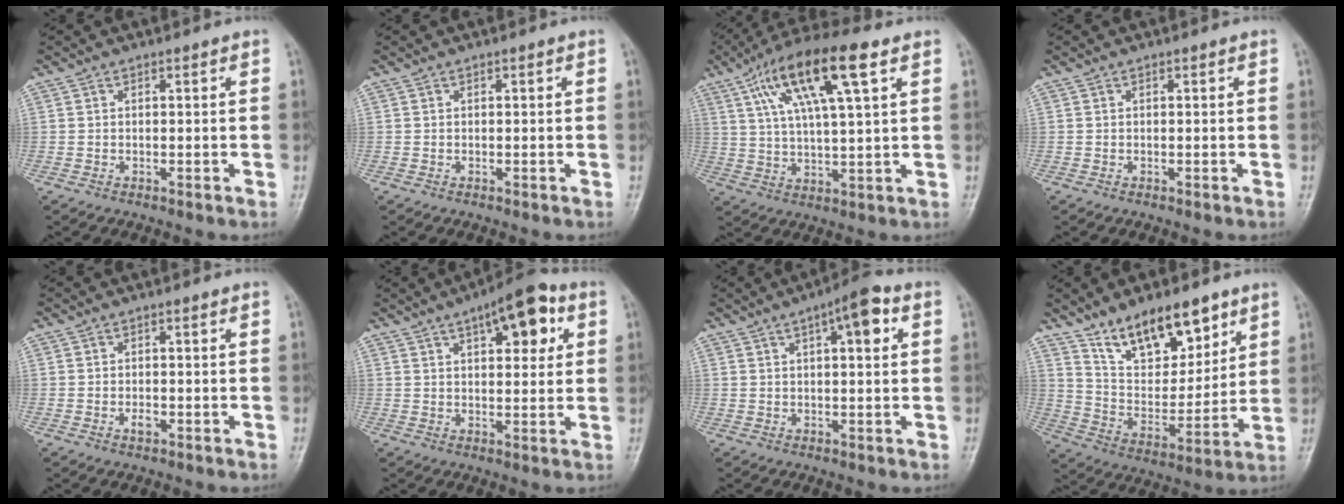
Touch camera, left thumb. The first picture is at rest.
{"total": 0.0}
{"total": 16.2, "force": [7.2, 4.0, 13.9], "torque": [-0.256, 0.004, 0.125]}
{"total": 0.0}
{"total": 1.6, "force": [-0.7, 0.9, 1.1], "torque": [-0.018, 0.005, -0.011]}
{"total": 11.2, "force": [4.9, 4.7, 9.0], "torque": [-0.096, -0.001, 0.062]}
{"total": 7.3, "force": [2.7, 2.3, 6.4], "torque": [-0.084, 0.010, 0.033]}
{"total": 16.2, "force": [10.6, 7.7, 9.5], "torque": [-0.105, -0.063, 0.195]}